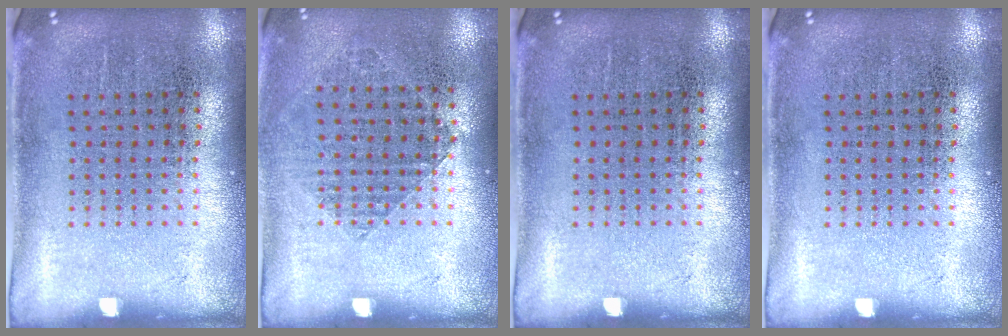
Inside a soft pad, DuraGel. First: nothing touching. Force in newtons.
{"total": 0.9, "press": 0.9, "slide": 0.3}
{"total": 0.0}
{"total": 0.0}